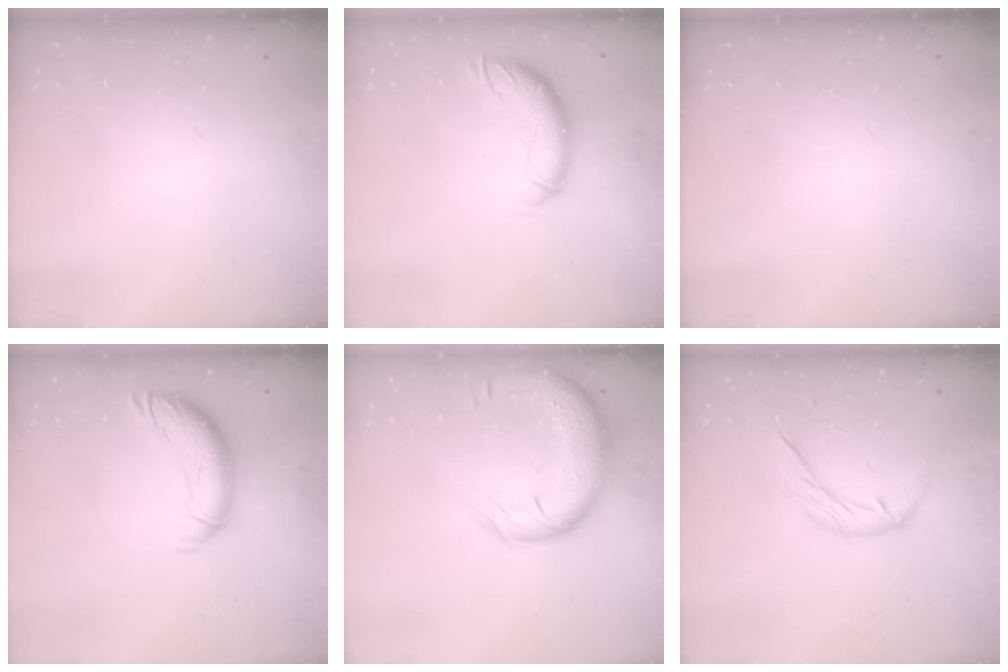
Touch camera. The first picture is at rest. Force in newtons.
{"total": 10.7, "press": 10.6, "slide": 1.0}
{"total": 0.0}
{"total": 12.6, "press": 12.4, "slide": 1.8}
{"total": 14.0, "press": 13.6, "slide": 3.1}
{"total": 6.8, "press": 6.8, "slide": 0.7}